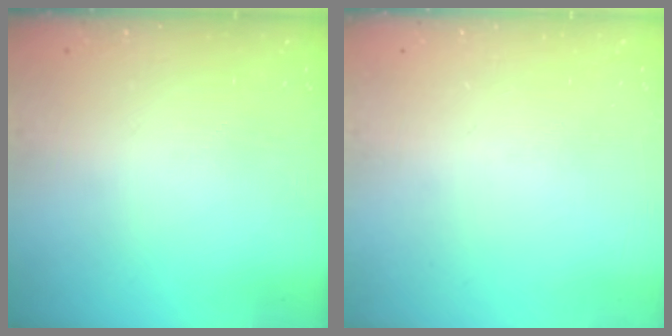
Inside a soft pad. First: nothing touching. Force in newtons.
{"total": 0.0}